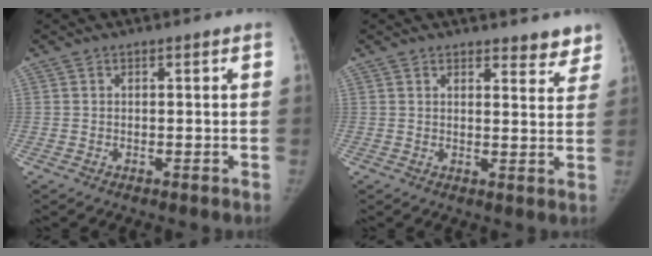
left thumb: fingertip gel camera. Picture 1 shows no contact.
{"total": 4.5, "force": [4.0, 1.8, 1.3], "torque": [0.016, -0.026, 0.041]}